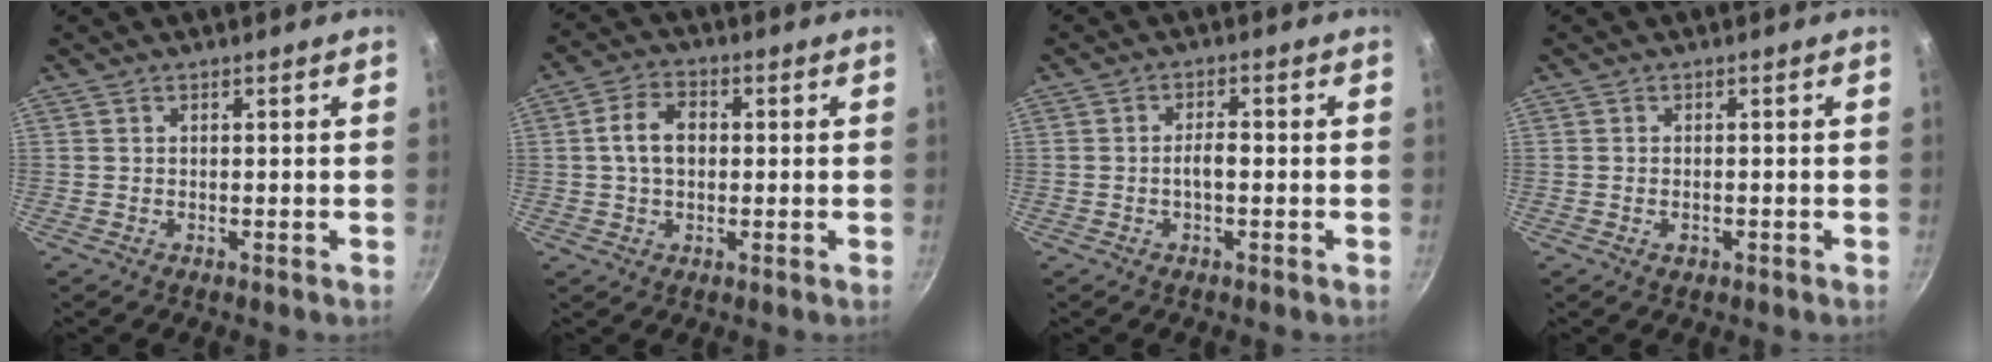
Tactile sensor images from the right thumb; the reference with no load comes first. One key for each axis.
{"total": 6.9, "fx": 0.4, "fy": 4.8, "fz": 4.9, "tx": -0.077, "ty": 0.015, "tz": 0.001}
{"total": 2.9, "fx": -0.6, "fy": 1.2, "fz": 2.6, "tx": -0.037, "ty": 0.016, "tz": -0.011}
{"total": 1.6, "fx": -0.6, "fy": 1.0, "fz": 1.0, "tx": -0.016, "ty": 0.002, "tz": -0.011}